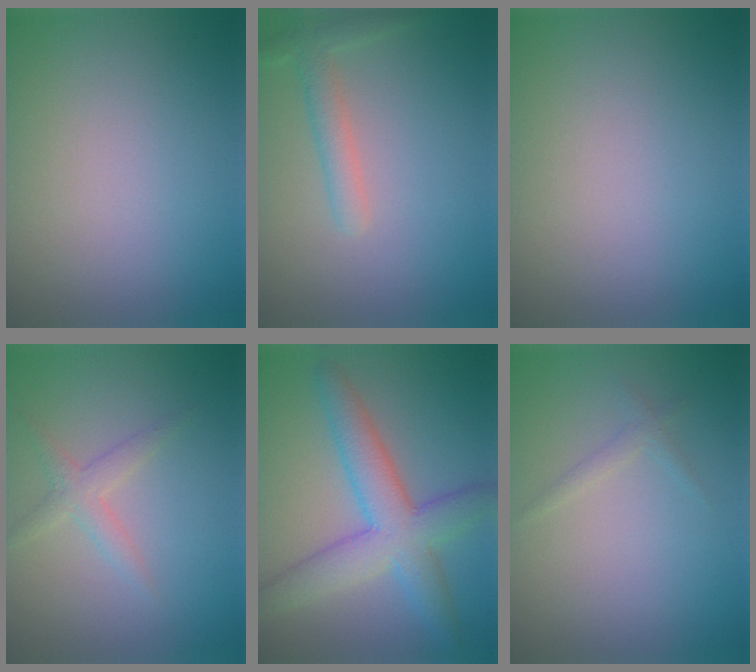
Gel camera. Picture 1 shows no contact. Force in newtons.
{"total": 2.4, "press": 2.4, "slide": 0.1}
{"total": 0.0}
{"total": 1.9, "press": 1.9, "slide": 0.0}
{"total": 6.6, "press": 6.6, "slide": 0.1}
{"total": 0.9, "press": 0.9, "slide": 0.1}